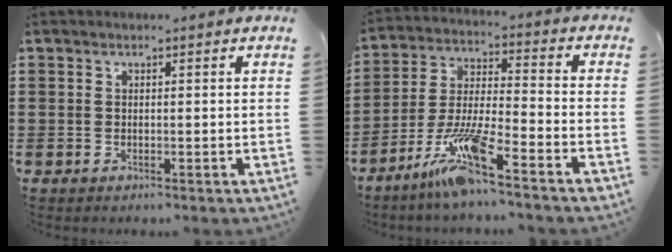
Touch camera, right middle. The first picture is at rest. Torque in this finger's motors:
{"motor_torque": [1.49, -0.65, 0.48, 0.21]}